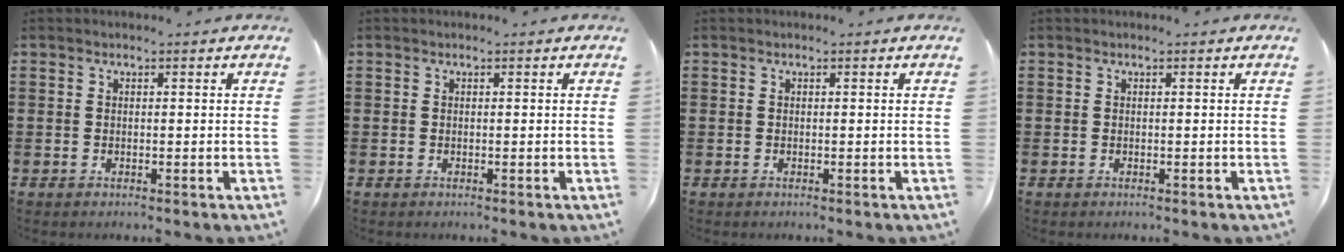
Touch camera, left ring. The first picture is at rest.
{"total": 0.0}
{"total": 0.0}
{"total": 0.0}